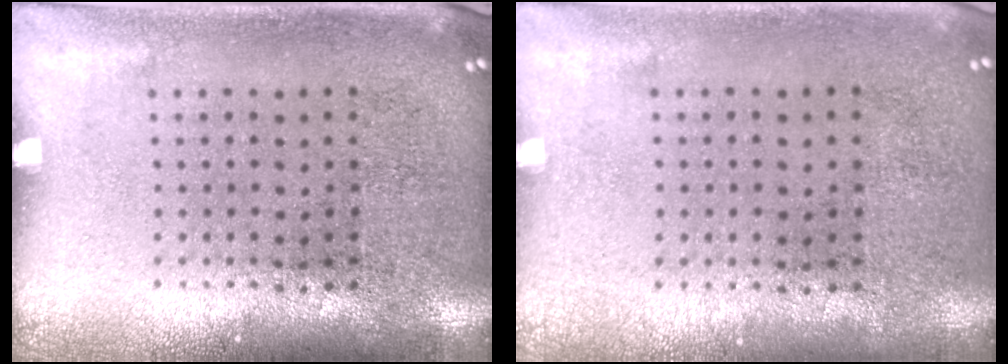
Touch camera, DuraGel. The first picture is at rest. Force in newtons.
{"total": 0.0}